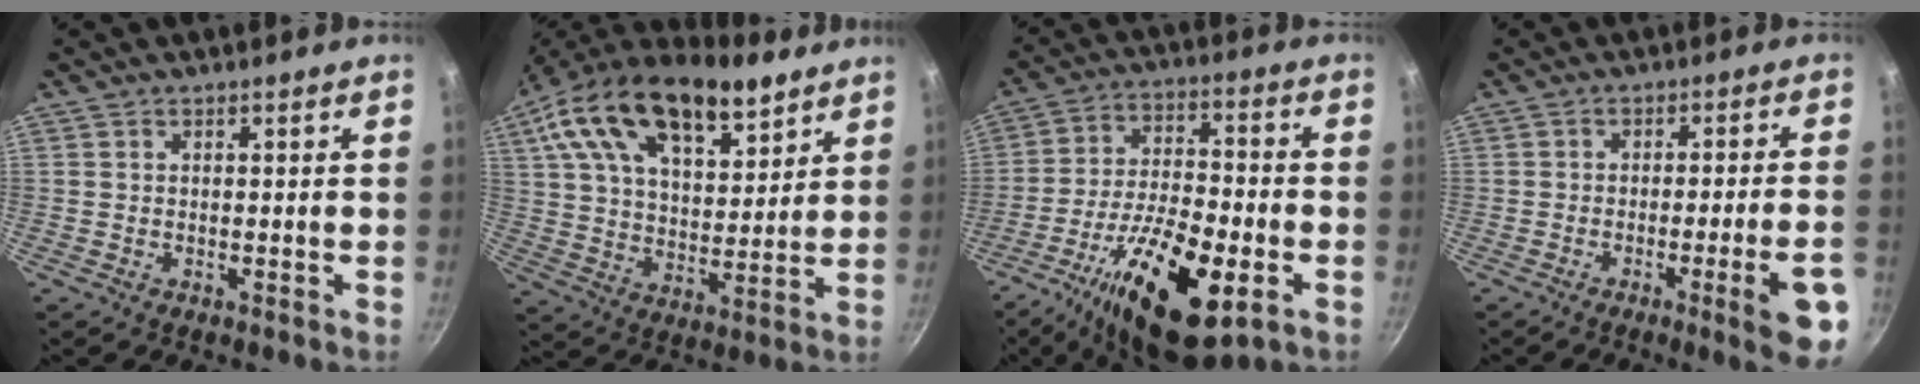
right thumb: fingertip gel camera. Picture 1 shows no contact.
{"total": 23.0, "force": [13.7, 11.4, 14.6], "torque": [-0.225, -0.032, 0.225]}
{"total": 21.5, "force": [-9.0, 8.2, 17.7], "torque": [-0.295, 0.020, -0.152]}
{"total": 10.3, "force": [-4.3, 1.0, 9.3], "torque": [-0.113, 0.017, -0.053]}